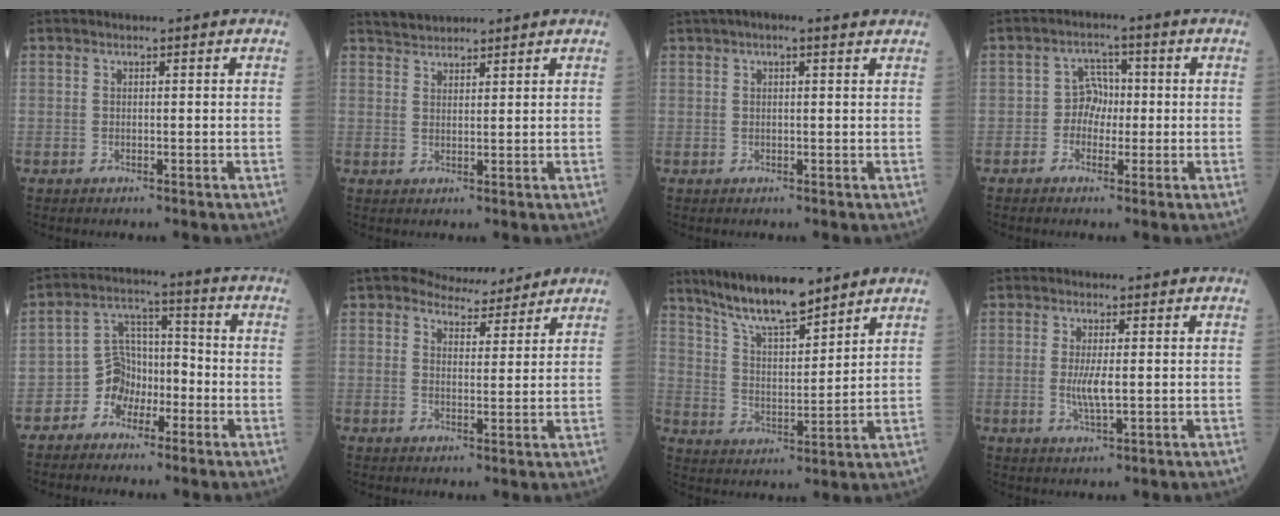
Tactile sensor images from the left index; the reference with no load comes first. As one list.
[{"total": 2.8, "force": [2.8, 0.6, 0.1], "torque": [-0.010, 0.019, 0.053]}, {"total": 5.1, "force": [3.8, 1.0, 3.2], "torque": [-0.057, 0.037, 0.053]}, {"total": 3.6, "force": [-0.6, 3.1, 1.7], "torque": [-0.024, 0.011, -0.020]}, {"total": 6.0, "force": [-3.4, 4.6, 1.8], "torque": [-0.026, 0.018, -0.066]}, {"total": 5.9, "force": [5.4, 2.2, 1.2], "torque": [-0.023, 0.011, 0.081]}, {"total": 11.3, "force": [9.5, 2.0, 5.8], "torque": [-0.112, 0.003, 0.175]}, {"total": 3.6, "force": [-0.1, 0.7, 3.5], "torque": [-0.076, -0.007, -0.001]}]